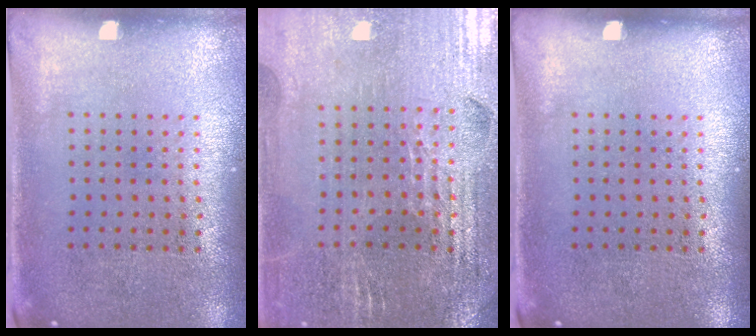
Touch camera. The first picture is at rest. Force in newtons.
{"total": 2.9, "press": 2.8, "slide": 0.5}
{"total": 0.0}